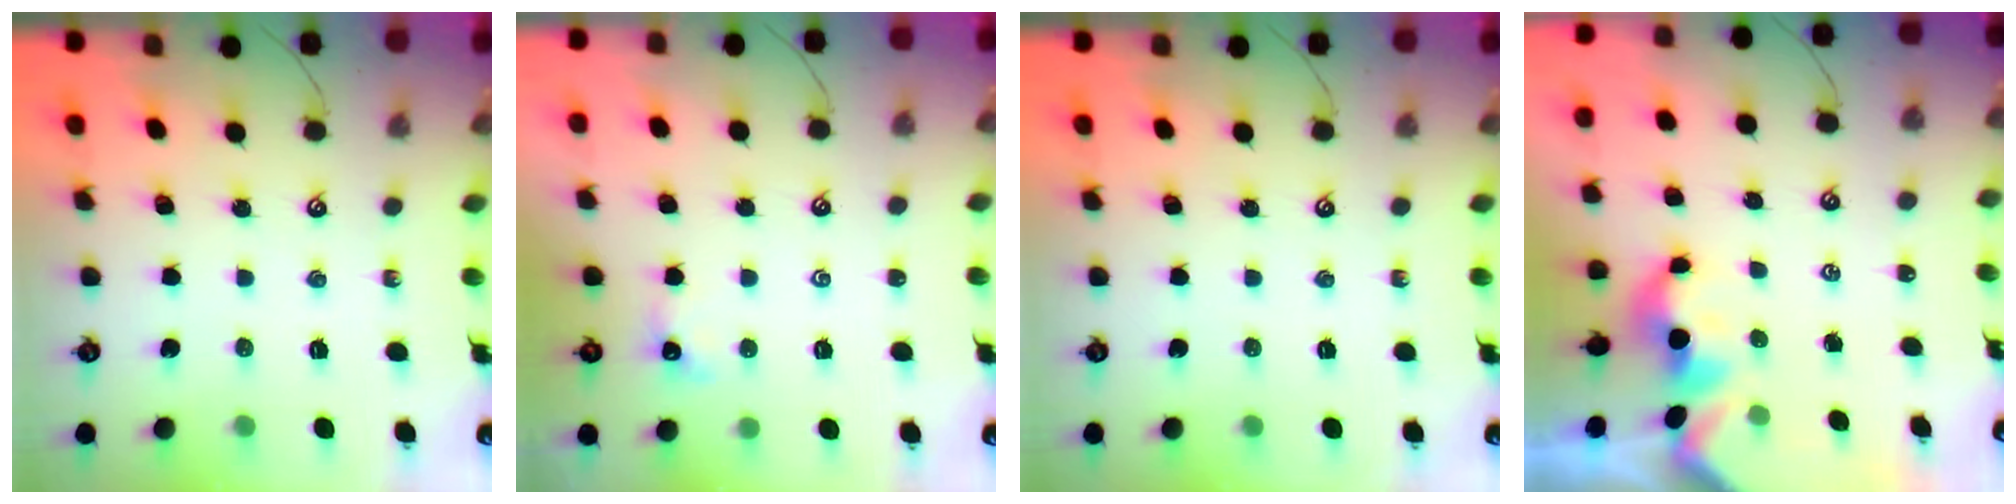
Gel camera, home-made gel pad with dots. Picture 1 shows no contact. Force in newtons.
{"total": 2.5, "press": 2.4, "slide": 0.7}
{"total": 0.0}
{"total": 1.6, "press": 1.6, "slide": 0.2}